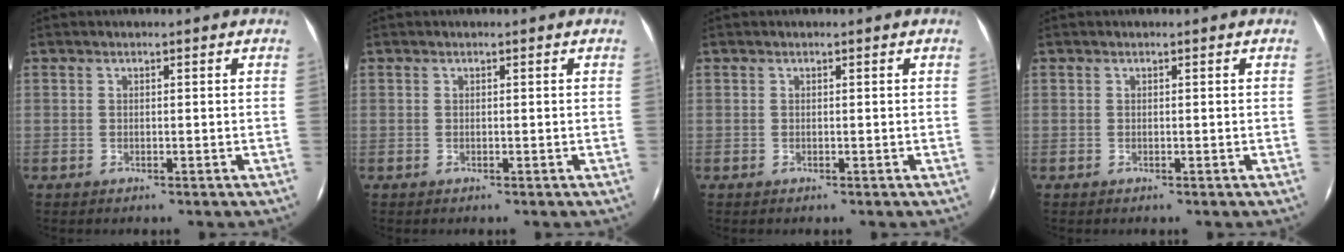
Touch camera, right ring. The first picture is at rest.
{"total": 0.0}
{"total": 0.0}
{"total": 0.0}